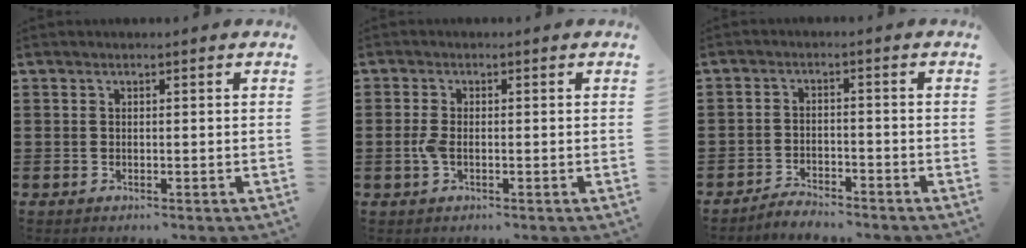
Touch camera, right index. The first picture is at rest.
{"total": 2.4, "force": [-0.6, 1.0, 2.1], "torque": [-0.062, -0.009, -0.017]}
{"total": 3.0, "force": [-2.9, 0.4, 0.0], "torque": [-0.008, 0.003, -0.062]}